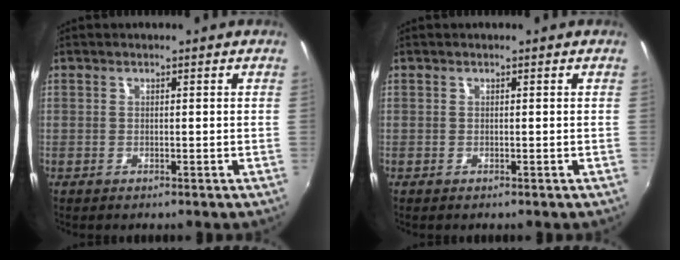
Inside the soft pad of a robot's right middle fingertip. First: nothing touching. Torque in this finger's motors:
{"motor_torque": [0.26, 0.02, 0.02, 0.01]}